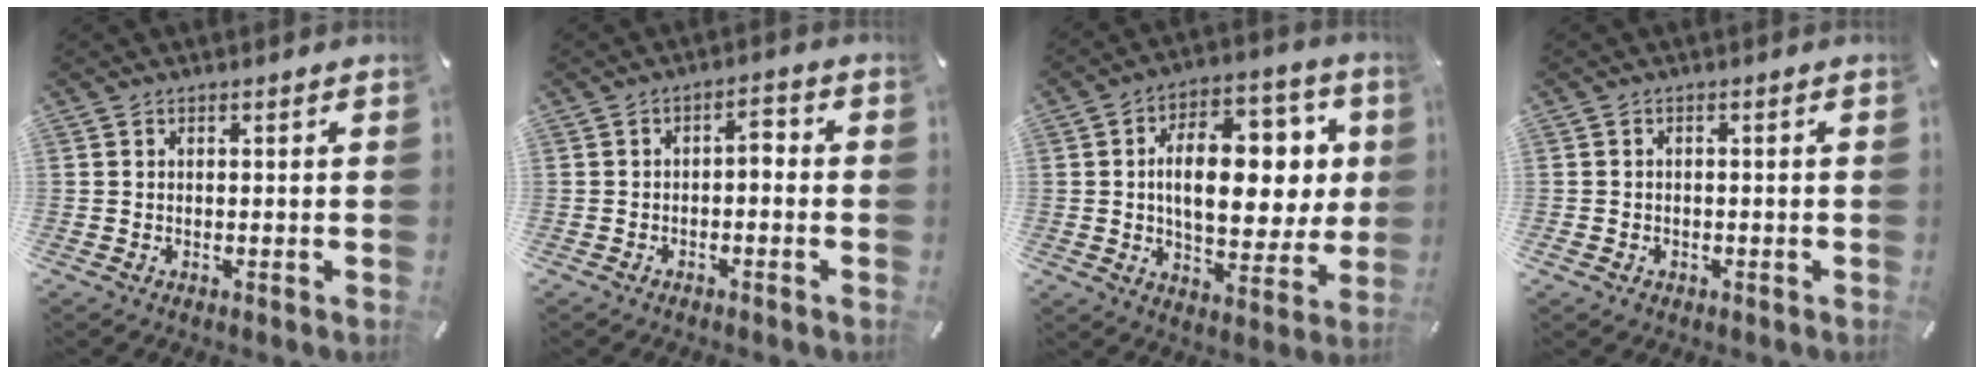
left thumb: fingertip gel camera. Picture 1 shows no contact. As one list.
[{"total": 3.3, "force": [-1.4, 1.8, 2.4], "torque": [-0.047, 0.019, -0.031]}, {"total": 18.0, "force": [2.8, 10.9, 14.1], "torque": [-0.211, 0.000, 0.049]}, {"total": 1.5, "force": [-0.7, 1.3, 0.5], "torque": [-0.010, 0.004, -0.015]}]